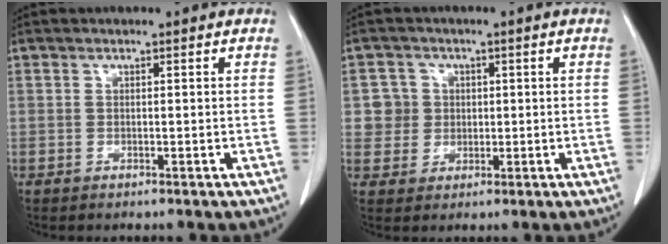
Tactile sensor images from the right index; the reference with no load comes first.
{"total": 4.4, "force": [0.7, 4.3, 0.1], "torque": [0.008, 0.012, 0.016]}